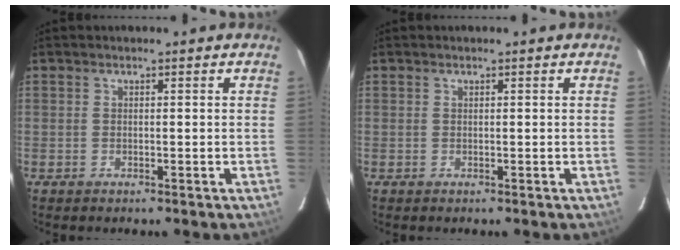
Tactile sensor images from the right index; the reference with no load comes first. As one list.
[{"total": 0.0}]